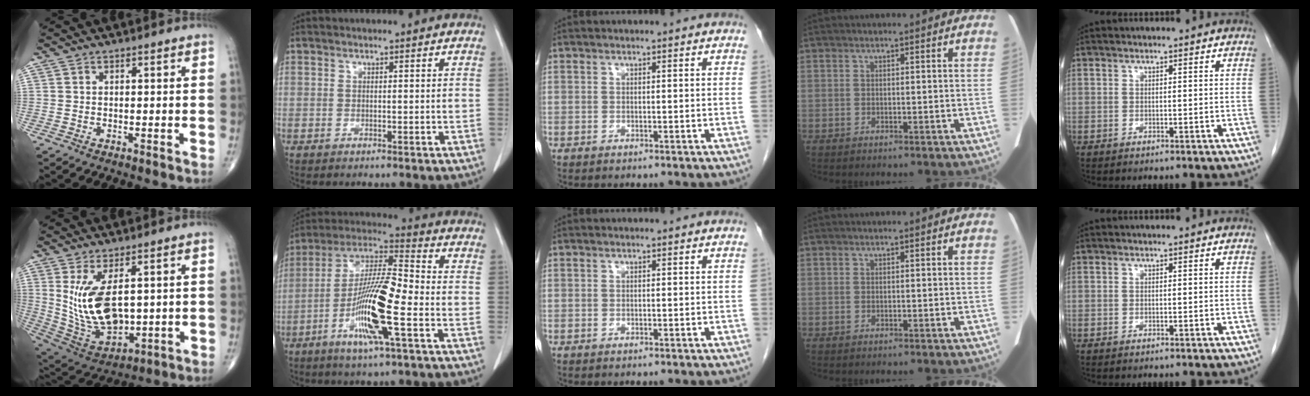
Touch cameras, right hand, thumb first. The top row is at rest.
{"thumb": {"total": 14.3, "force": [2.5, 7.3, 12.0], "torque": [-0.214, -0.021, 0.074]}, "index": {"total": 15.0, "force": [-4.8, 1.2, 14.2], "torque": [-0.278, -0.008, -0.095]}}